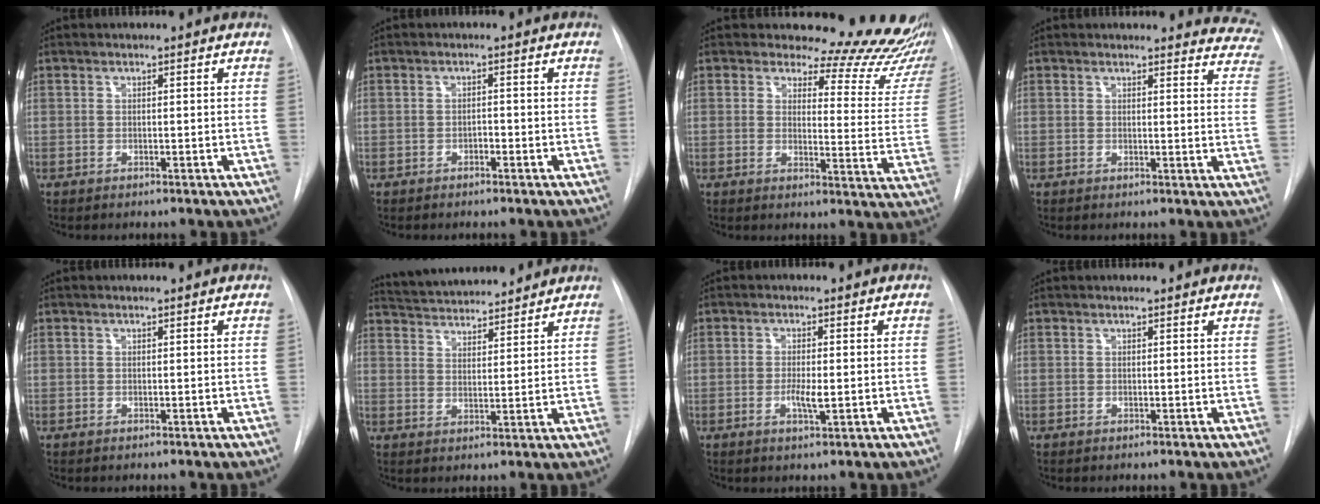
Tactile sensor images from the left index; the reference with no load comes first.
{"total": 0.8, "force": [-0.5, 0.4, 0.5], "torque": [-0.007, 0.003, -0.011]}
{"total": 17.6, "force": [16.7, 4.1, 3.8], "torque": [-0.013, -0.112, 0.157]}
{"total": 12.6, "force": [12.1, 3.1, 1.5], "torque": [0.032, -0.066, 0.088]}
{"total": 0.6, "force": [0.6, 0.1, 0.0], "torque": [-0.004, 0.003, 0.004]}
{"total": 13.7, "force": [12.9, 2.2, 4.1], "torque": [-0.068, 0.026, 0.195]}
{"total": 2.7, "force": [-0.4, 0.5, 2.6], "torque": [-0.050, -0.003, -0.007]}
{"total": 2.5, "force": [2.3, 0.7, 0.6], "torque": [-0.011, 0.011, 0.017]}